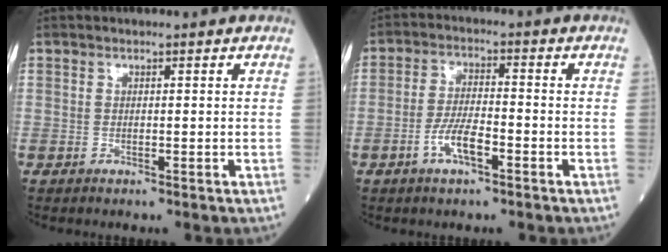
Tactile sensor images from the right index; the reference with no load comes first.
{"total": 5.4, "force": [-2.6, 1.4, 4.5], "torque": [-0.085, 0.003, -0.050]}